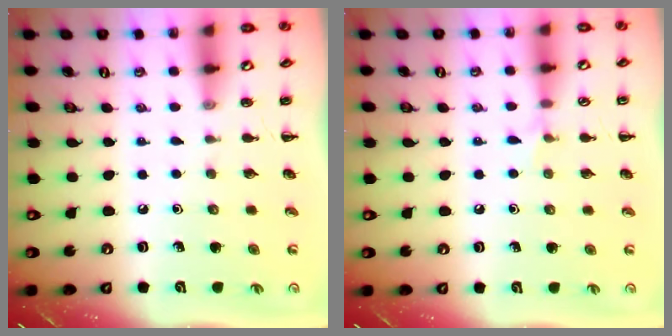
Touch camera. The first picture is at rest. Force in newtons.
{"total": 4.1, "press": 3.7, "slide": 1.6}